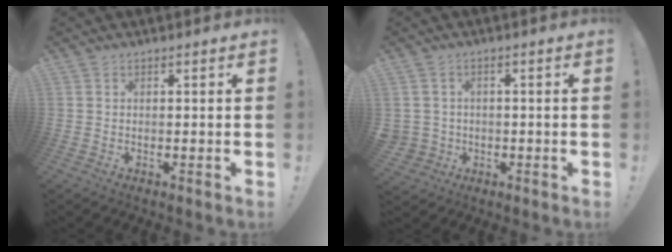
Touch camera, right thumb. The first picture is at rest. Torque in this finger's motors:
{"motor_torque": [0.76, 2.62, 1.19, -0.28, 0.61]}